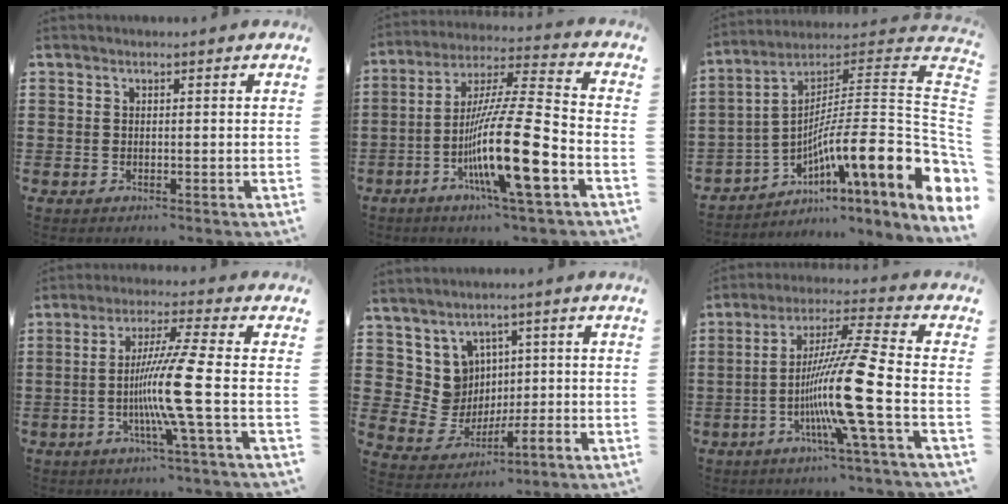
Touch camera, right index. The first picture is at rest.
{"total": 18.1, "force": [-6.4, 2.6, 16.8], "torque": [-0.332, -0.006, -0.113]}
{"total": 14.1, "force": [-3.9, 1.4, 13.5], "torque": [-0.216, -0.038, -0.081]}
{"total": 9.8, "force": [-2.3, -1.4, 9.5], "torque": [-0.187, -0.018, -0.055]}
{"total": 6.0, "force": [1.6, 5.5, 2.0], "torque": [-0.073, -0.001, 0.032]}
{"total": 13.4, "force": [-4.3, -1.5, 12.7], "torque": [-0.251, -0.017, -0.095]}